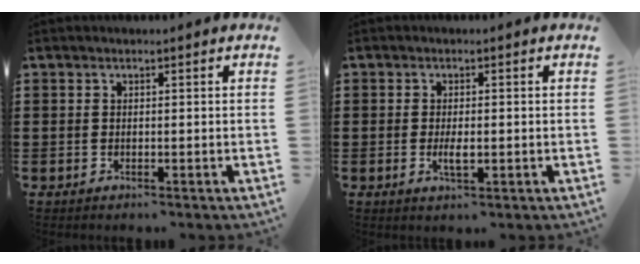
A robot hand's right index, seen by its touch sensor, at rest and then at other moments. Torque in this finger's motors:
{"motor_torque": [0.31, 0.30, 0.16, 0.03]}